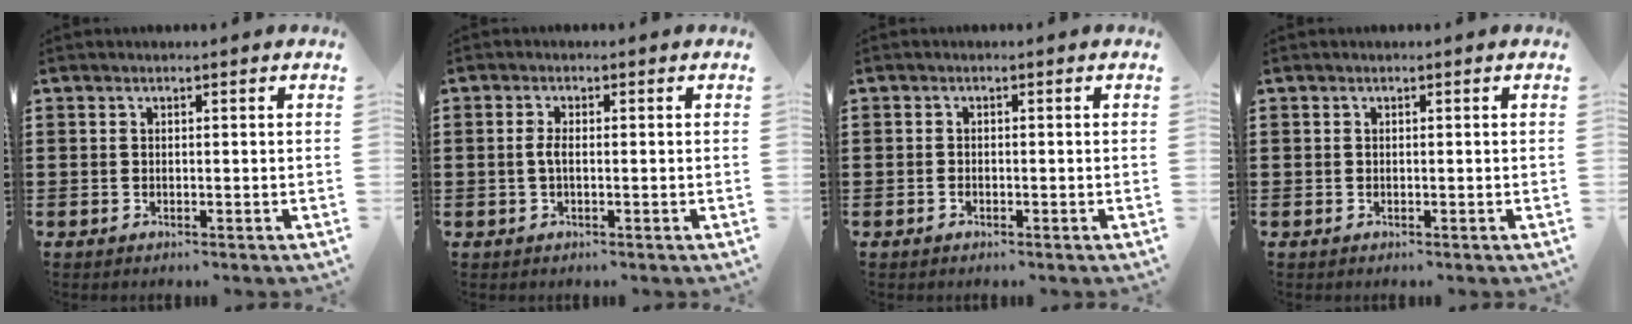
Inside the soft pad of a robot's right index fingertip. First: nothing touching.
{"total": 2.0, "force": [-0.2, 0.6, 1.8], "torque": [-0.042, -0.001, -0.007]}
{"total": 0.6, "force": [-0.4, 0.2, 0.3], "torque": [-0.008, -0.004, -0.007]}
{"total": 0.0}